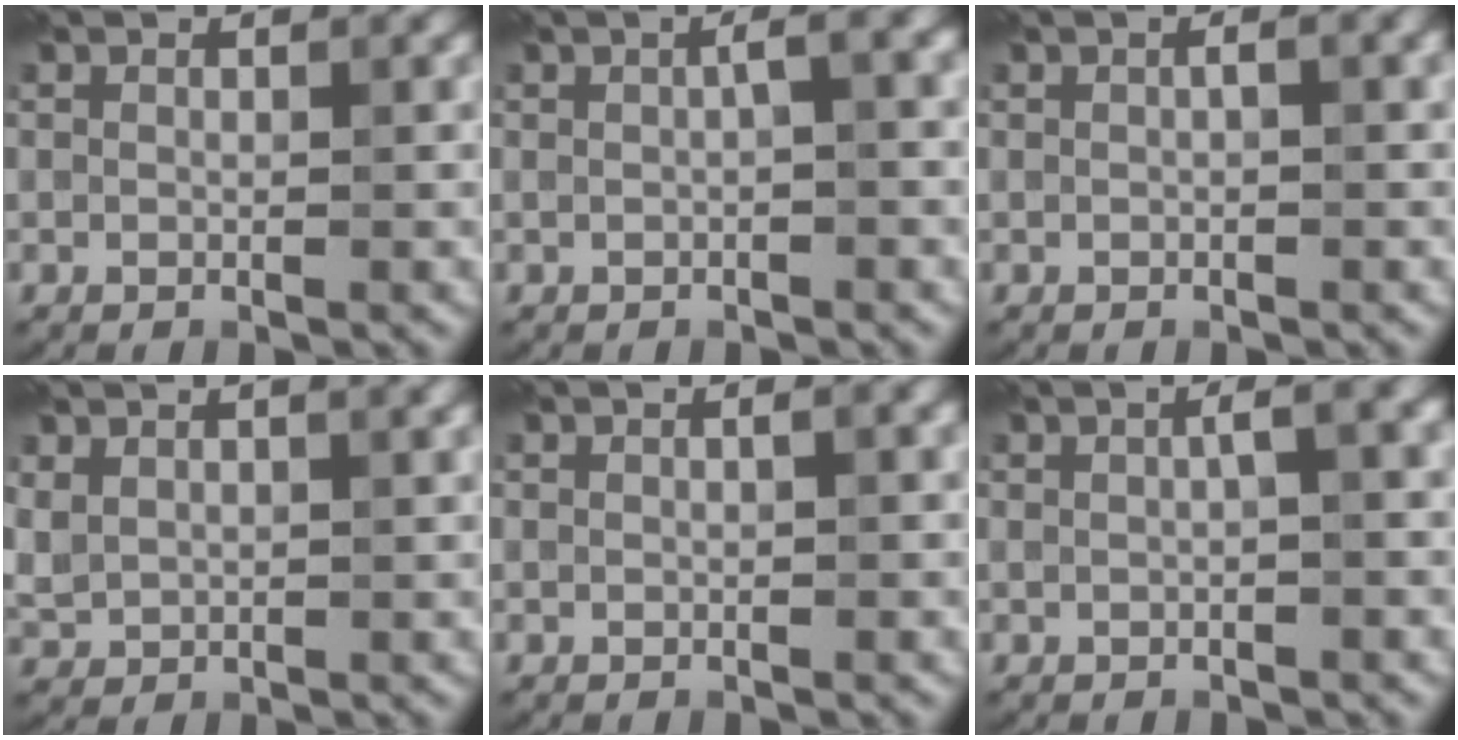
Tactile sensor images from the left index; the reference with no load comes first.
{"total": 2.1, "force": [0.0, 0.5, 2.0], "torque": [-0.030, 0.011, -0.002]}
{"total": 1.0, "force": [0.0, 0.1, 1.0], "torque": [-0.019, 0.003, 0.001]}
{"total": 3.3, "force": [2.3, 1.6, 1.9], "torque": [-0.049, 0.006, 0.052]}
{"total": 0.7, "force": [0.0, 0.2, 0.7], "torque": [-0.009, 0.005, 0.000]}
{"total": 2.4, "force": [0.2, 0.6, 2.3], "torque": [-0.031, 0.013, 0.000]}